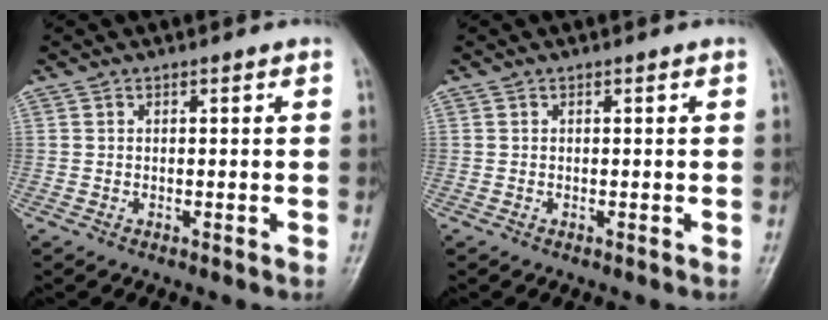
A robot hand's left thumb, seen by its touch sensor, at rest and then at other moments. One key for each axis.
{"total": 0.0}